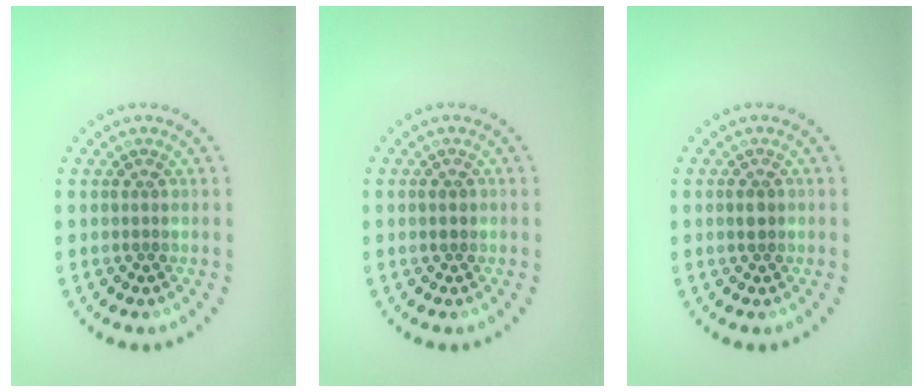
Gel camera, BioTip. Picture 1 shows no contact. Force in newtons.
{"total": 1.0, "press": 1.0, "slide": 0.1}
{"total": 1.2, "press": 1.2, "slide": 0.1}